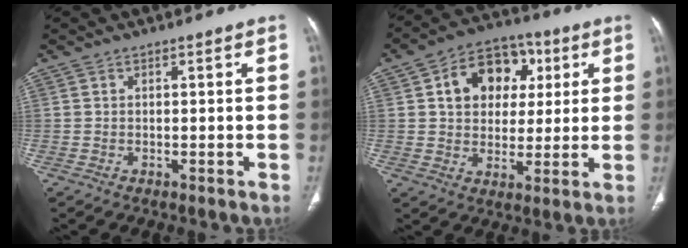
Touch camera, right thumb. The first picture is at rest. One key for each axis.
{"total": 13.8, "fx": 4.0, "fy": 10.5, "fz": 8.0, "tx": -0.086, "ty": 0.007, "tz": 0.058}